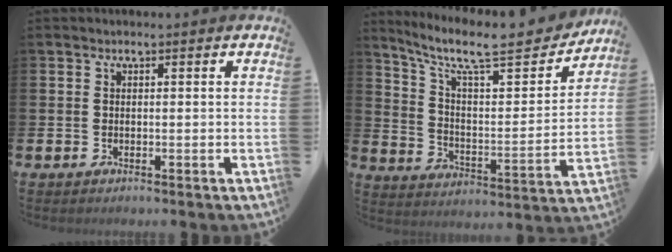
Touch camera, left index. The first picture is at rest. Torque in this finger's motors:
{"motor_torque": [-0.09, -0.75, 0.56, 0.18]}